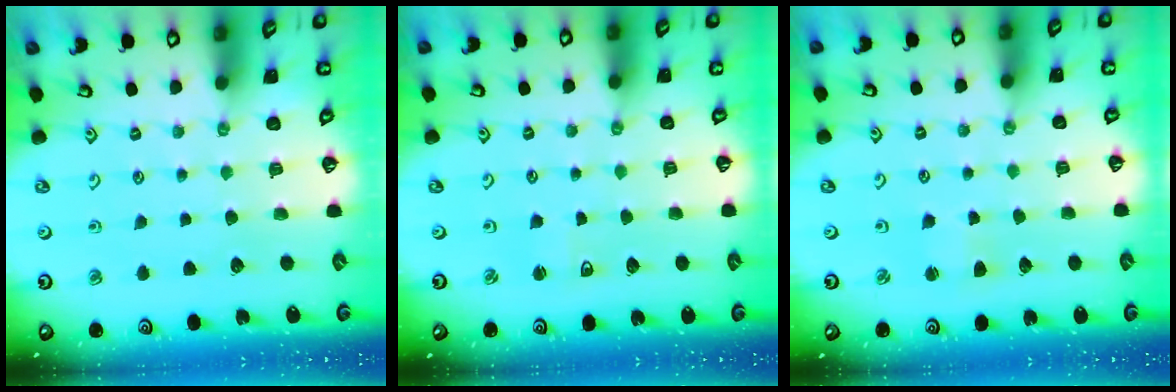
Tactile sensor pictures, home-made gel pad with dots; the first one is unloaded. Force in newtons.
{"total": 2.2, "press": 2.1, "slide": 0.6}
{"total": 1.5, "press": 1.4, "slide": 0.4}